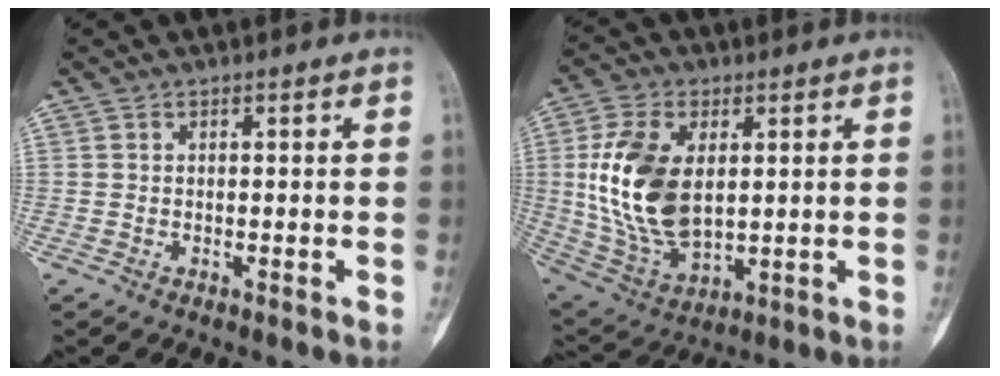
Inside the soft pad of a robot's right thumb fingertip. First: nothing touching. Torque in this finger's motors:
{"motor_torque": [-1.11, 1.92, 0.98, -0.54, 0.16]}